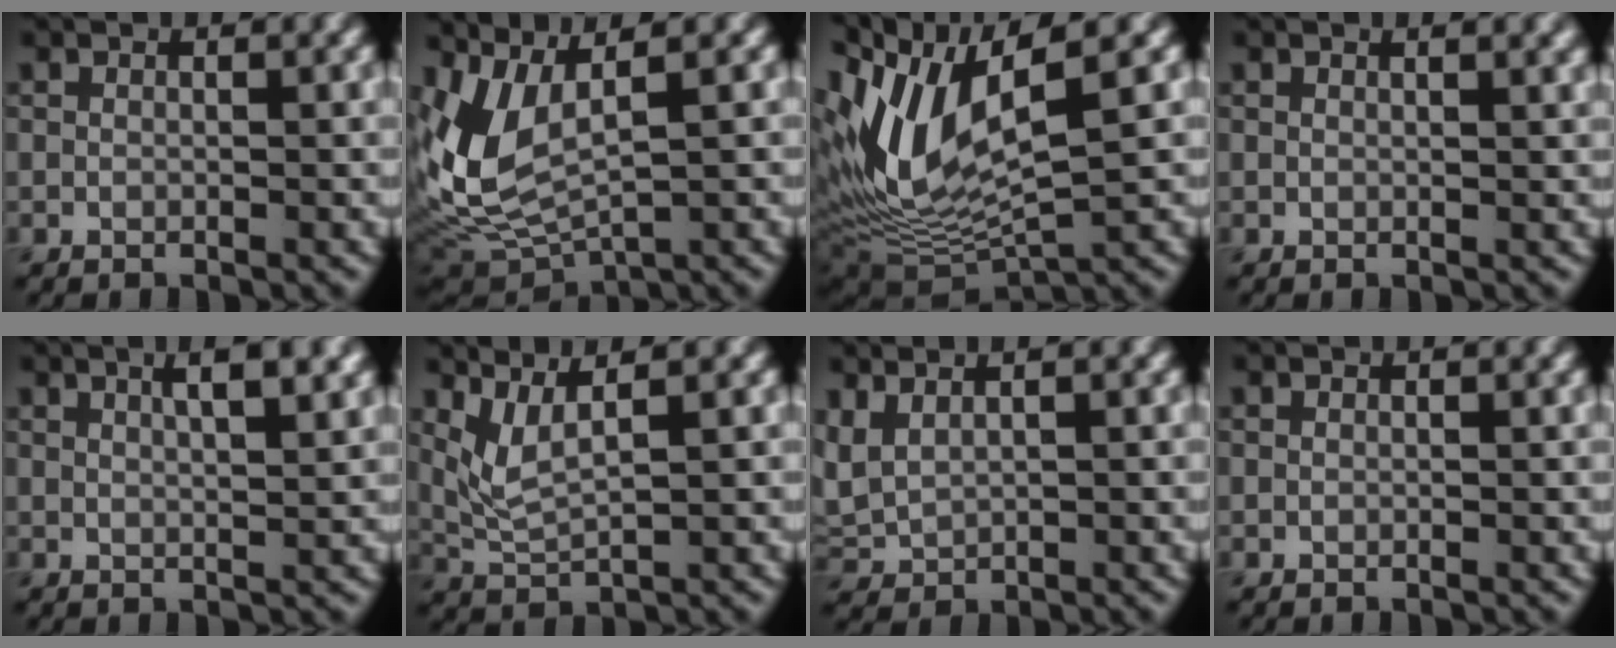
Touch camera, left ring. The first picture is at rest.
{"total": 6.5, "force": [1.8, 2.7, 5.6], "torque": [-0.140, -0.010, 0.045]}
{"total": 10.4, "force": [2.6, 3.9, 9.3], "torque": [-0.199, -0.004, 0.052]}
{"total": 1.9, "force": [1.3, 0.7, 1.2], "torque": [-0.007, 0.003, 0.006]}
{"total": 4.6, "force": [2.4, 1.6, 3.7], "torque": [-0.027, 0.017, 0.012]}
{"total": 2.9, "force": [1.5, 0.6, 2.4], "torque": [-0.058, -0.004, 0.041]}
{"total": 2.2, "force": [1.1, 1.3, 1.4], "torque": [-0.045, 0.006, 0.029]}
{"total": 0.0}